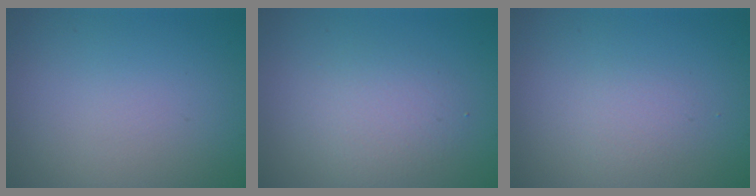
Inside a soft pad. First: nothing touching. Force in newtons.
{"total": 2.5, "press": 2.5, "slide": 0.2}
{"total": 1.2, "press": 1.2, "slide": 0.0}